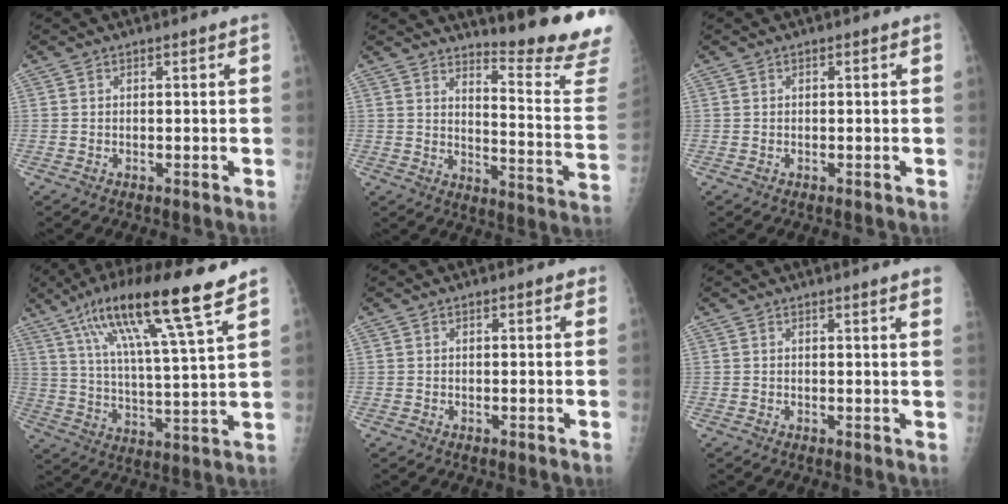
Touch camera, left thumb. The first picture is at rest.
{"total": 17.6, "force": [16.2, 0.1, 6.9], "torque": [-0.080, -0.201, 0.198]}
{"total": 0.0}
{"total": 18.6, "force": [12.0, 1.5, 14.1], "torque": [-0.234, -0.042, 0.202]}
{"total": 1.2, "force": [0.7, 0.5, 0.8], "torque": [-0.005, 0.000, 0.005]}
{"total": 4.7, "force": [3.9, -0.2, 2.5], "torque": [-0.028, -0.009, 0.030]}